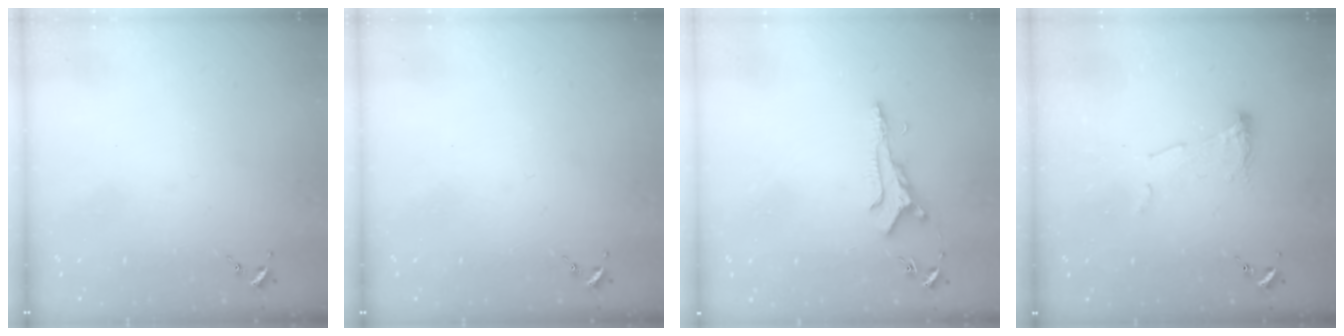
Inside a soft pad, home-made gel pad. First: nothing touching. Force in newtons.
{"total": 0.0}
{"total": 5.8, "press": 5.7, "slide": 0.7}
{"total": 6.9, "press": 6.9, "slide": 0.2}